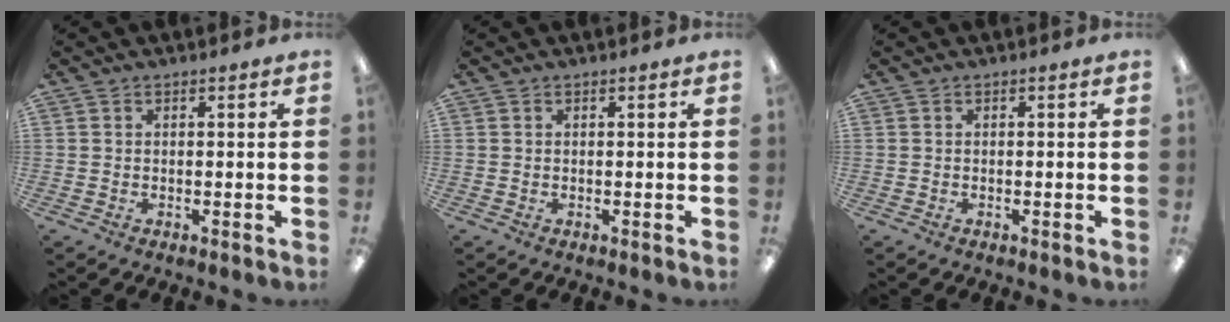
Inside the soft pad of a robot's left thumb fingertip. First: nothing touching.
{"total": 0.0}
{"total": 0.0}